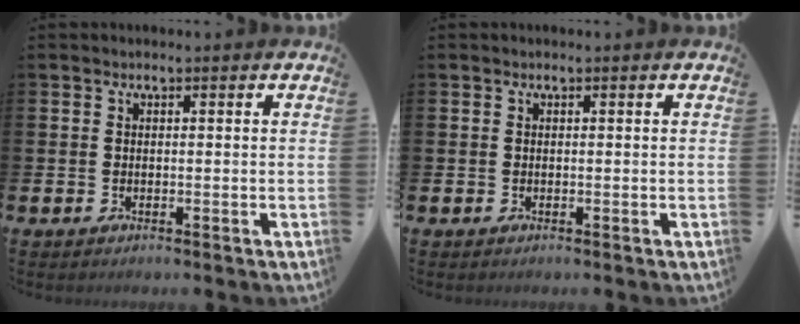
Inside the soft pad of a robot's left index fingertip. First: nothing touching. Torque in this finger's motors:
{"motor_torque": [-0.01, 0.00, 0.00, 0.00]}